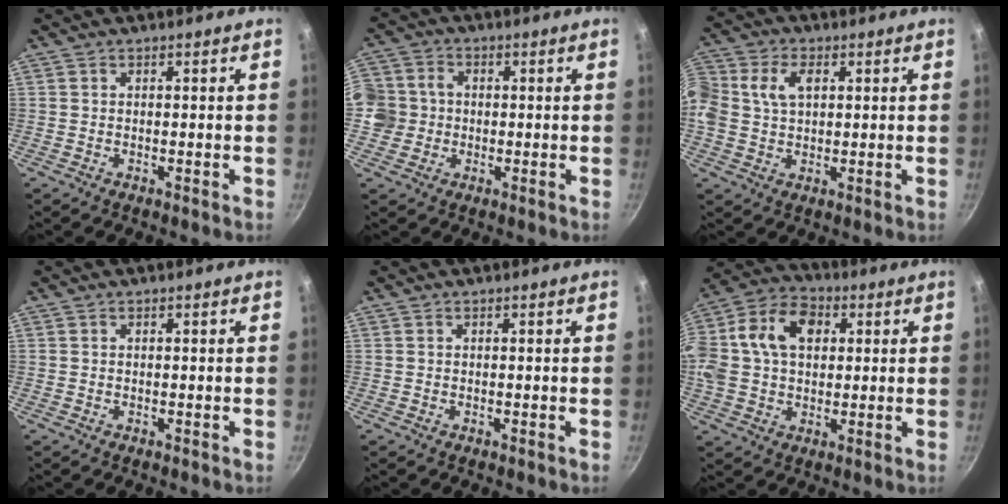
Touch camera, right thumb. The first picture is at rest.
{"total": 9.5, "force": [-0.7, 8.9, 3.4], "torque": [-0.055, 0.018, -0.028]}
{"total": 11.2, "force": [2.4, 8.4, 7.0], "torque": [-0.150, 0.031, 0.035]}
{"total": 0.0}
{"total": 0.0}
{"total": 18.6, "force": [3.7, 13.3, 12.4], "torque": [-0.239, 0.033, 0.050]}